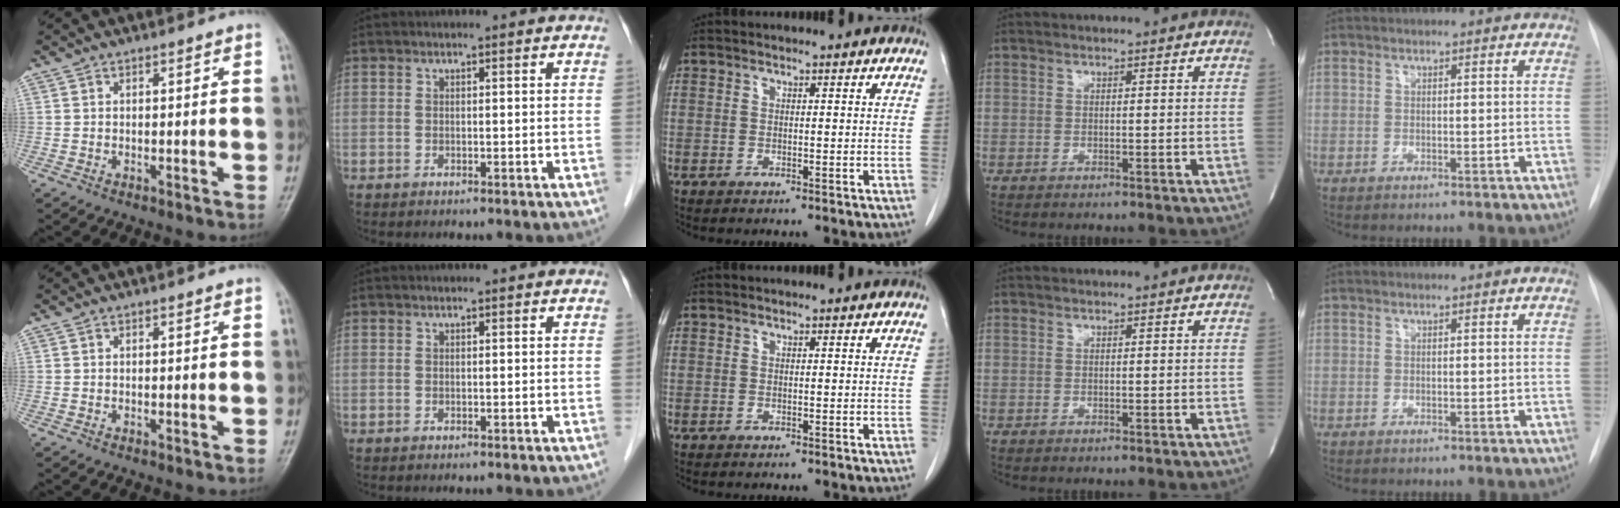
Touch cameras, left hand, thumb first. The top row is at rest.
{}